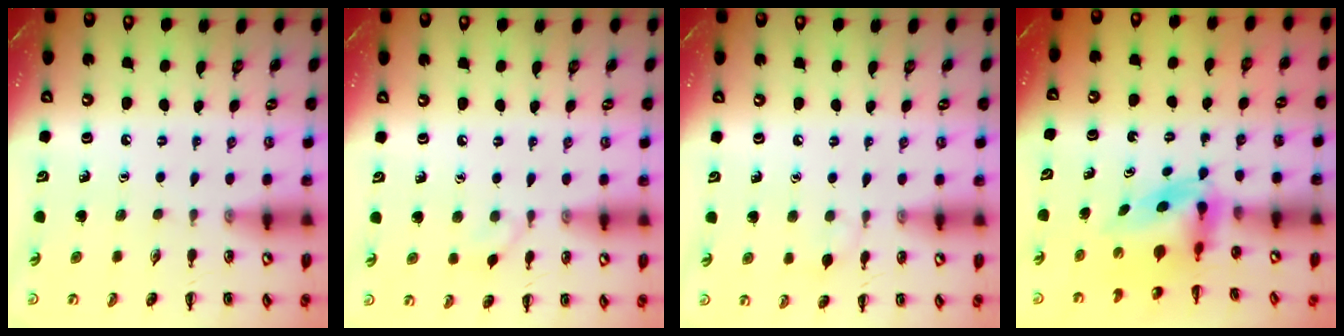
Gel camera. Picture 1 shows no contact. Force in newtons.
{"total": 4.5, "press": 4.1, "slide": 1.6}
{"total": 4.5, "press": 4.2, "slide": 1.6}
{"total": 5.3, "press": 5.2, "slide": 0.9}